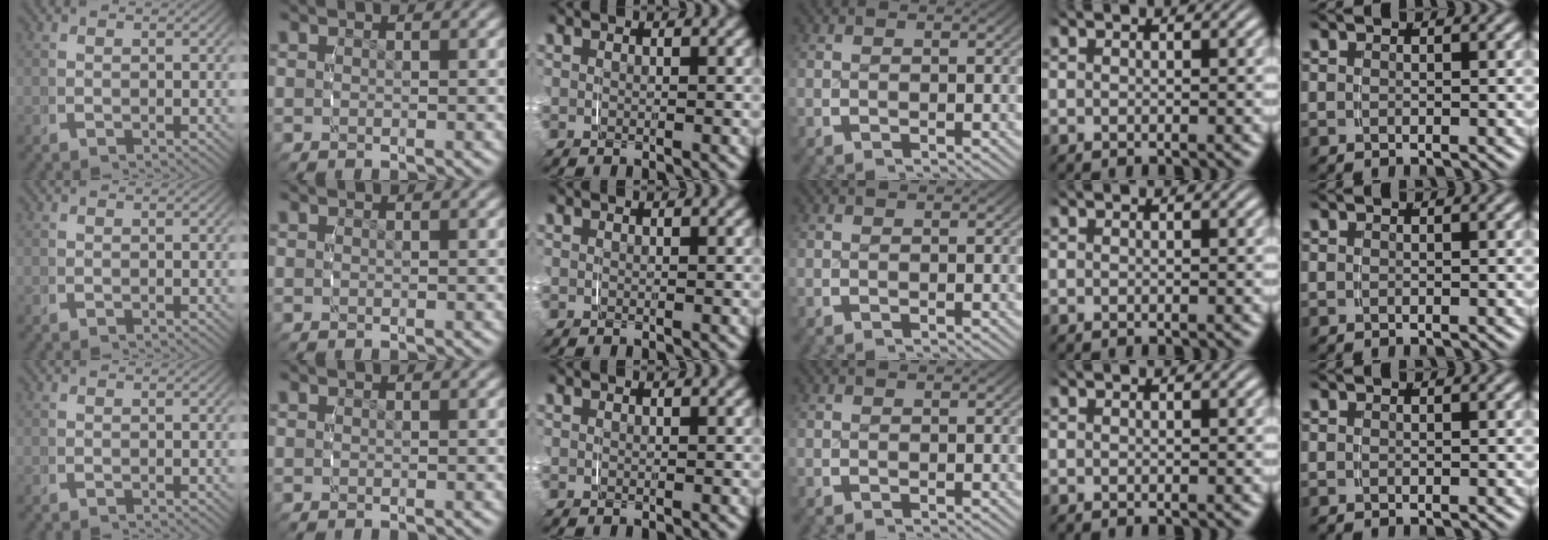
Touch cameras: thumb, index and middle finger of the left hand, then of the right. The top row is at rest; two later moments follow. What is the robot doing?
{"motion": "grasp_and_lifting", "object": "string"}